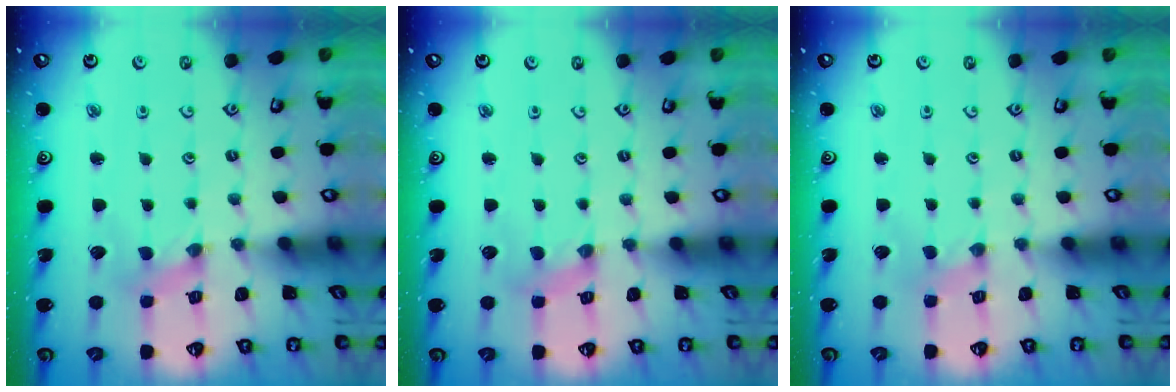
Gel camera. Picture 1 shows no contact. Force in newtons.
{"total": 1.7, "press": 1.7, "slide": 0.3}
{"total": 0.0}